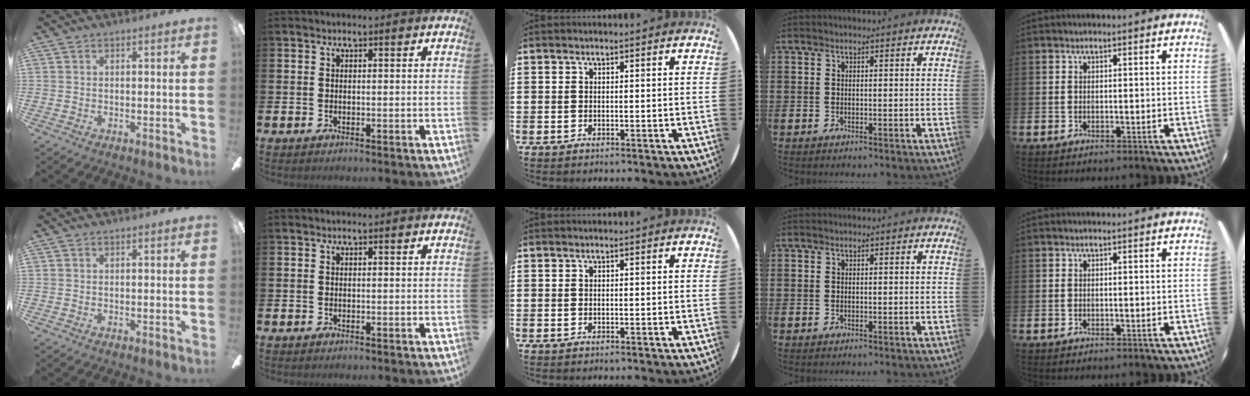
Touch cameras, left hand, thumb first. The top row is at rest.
{}